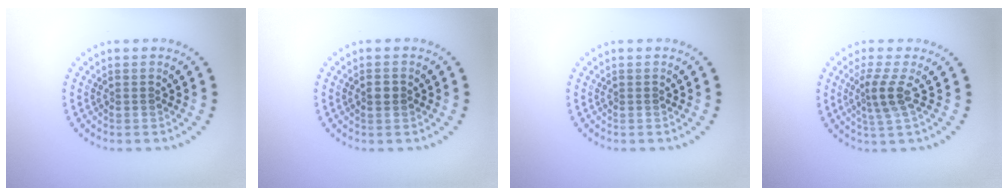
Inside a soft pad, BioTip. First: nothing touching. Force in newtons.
{"total": 1.1, "press": 1.1, "slide": 0.1}
{"total": 0.0}
{"total": 2.6, "press": 1.8, "slide": 1.8}